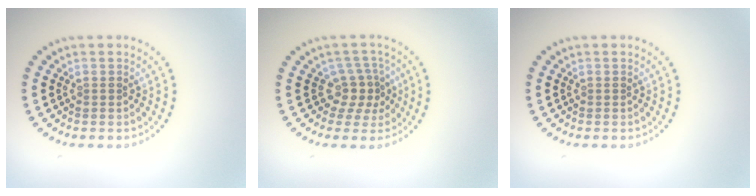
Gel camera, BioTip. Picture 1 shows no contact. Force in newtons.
{"total": 2.9, "press": 2.1, "slide": 2.0}
{"total": 0.0}